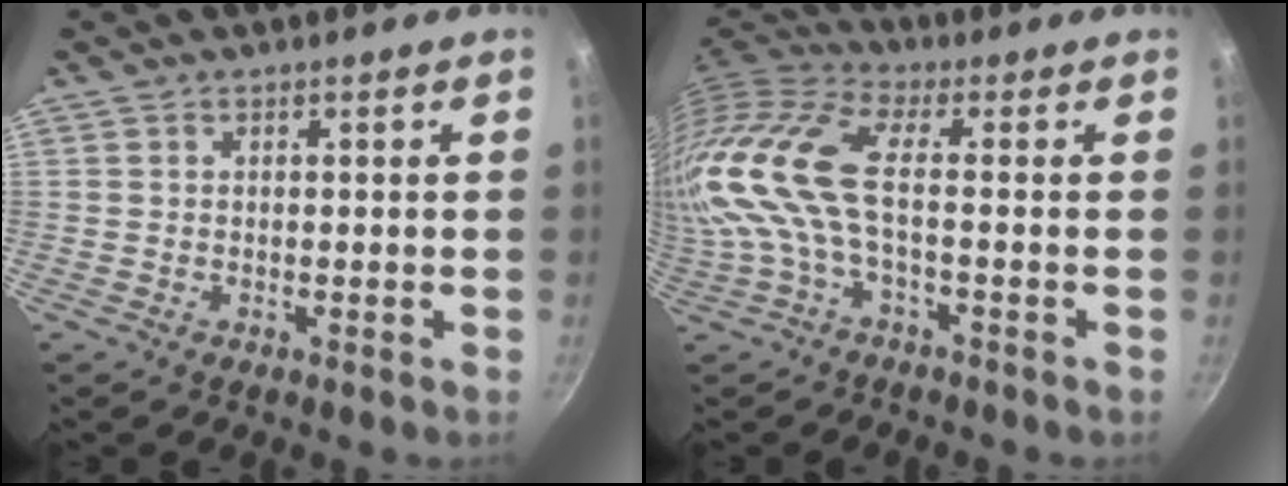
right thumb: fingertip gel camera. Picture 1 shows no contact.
{"total": 16.1, "force": [-1.4, 6.5, 14.7], "torque": [-0.331, 0.017, -0.045]}